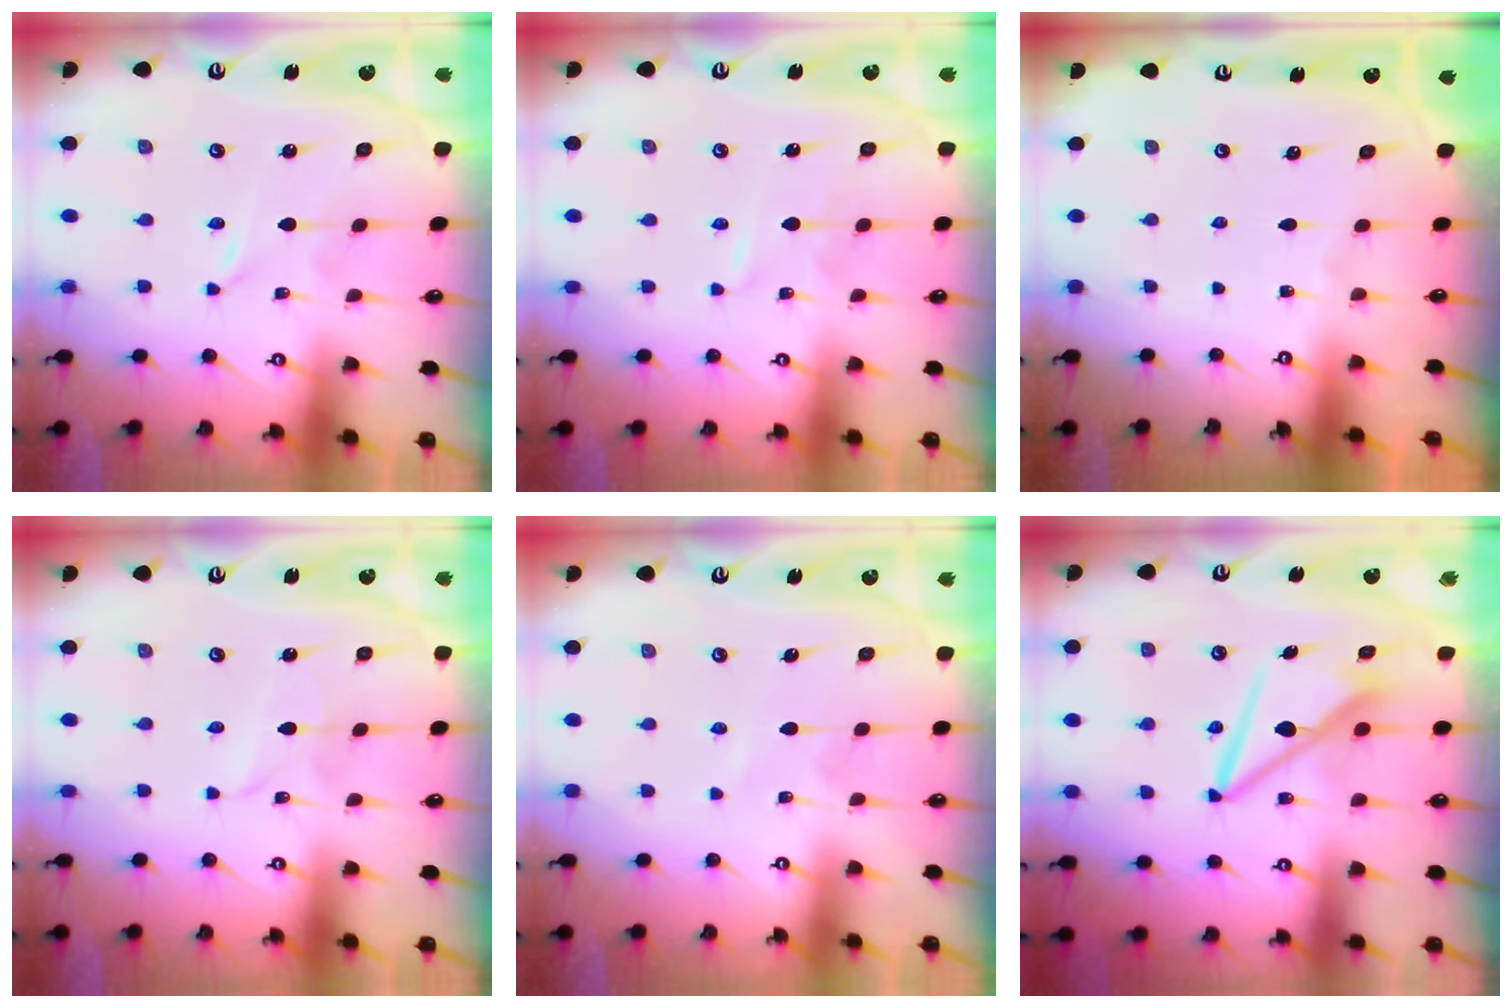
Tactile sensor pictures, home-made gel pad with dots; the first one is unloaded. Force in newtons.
{"total": 2.4, "press": 2.3, "slide": 0.3}
{"total": 0.0}
{"total": 2.5, "press": 2.5, "slide": 0.2}
{"total": 2.2, "press": 2.1, "slide": 0.3}
{"total": 9.0, "press": 9.0, "slide": 0.7}